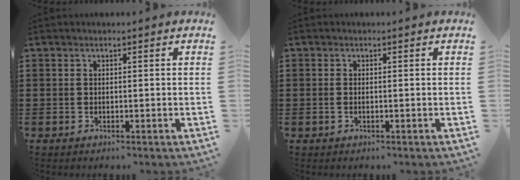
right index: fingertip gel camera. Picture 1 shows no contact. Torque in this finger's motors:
{"motor_torque": [0.86, 1.28, -0.01, 0.00]}